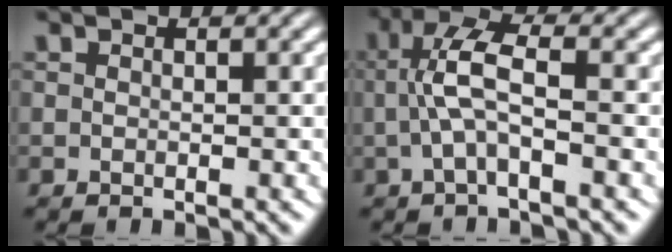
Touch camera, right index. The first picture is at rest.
{"total": 3.7, "force": [0.2, 0.6, 3.6], "torque": [-0.072, 0.004, 0.002]}